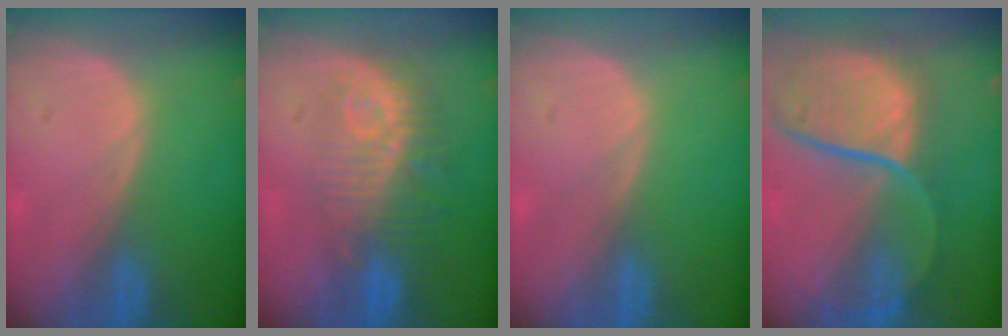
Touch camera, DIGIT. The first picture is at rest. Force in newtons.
{"total": 9.8, "press": 8.8, "slide": 4.2}
{"total": 0.0}
{"total": 12.1, "press": 9.8, "slide": 7.0}